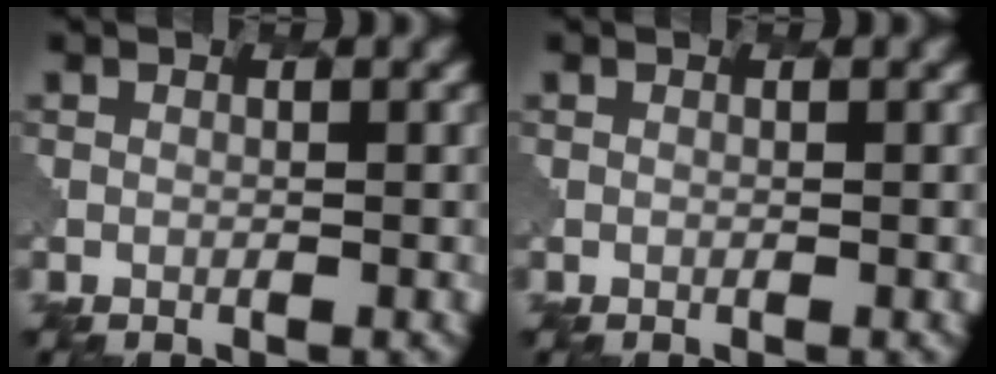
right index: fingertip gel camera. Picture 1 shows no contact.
{"total": 0.0}